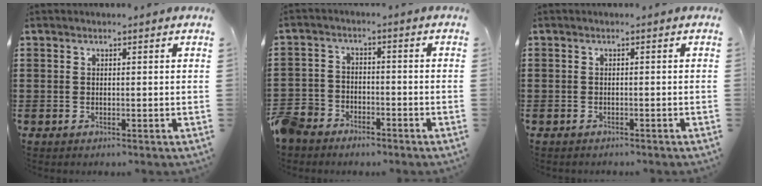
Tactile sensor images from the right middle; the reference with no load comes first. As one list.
[{"total": 5.1, "force": [-4.6, 2.2, 0.6], "torque": [-0.048, 0.001, -0.104]}, {"total": 0.6, "force": [-0.6, 0.1, 0.0], "torque": [-0.001, 0.000, -0.013]}]